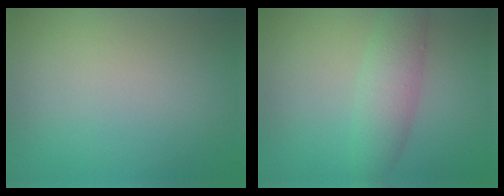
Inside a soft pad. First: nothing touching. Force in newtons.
{"total": 3.9, "press": 3.9, "slide": 0.0}